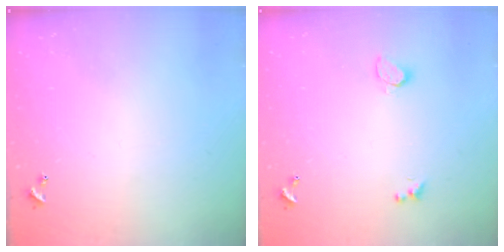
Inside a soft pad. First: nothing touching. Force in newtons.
{"total": 0.9, "press": 0.7, "slide": 0.5}